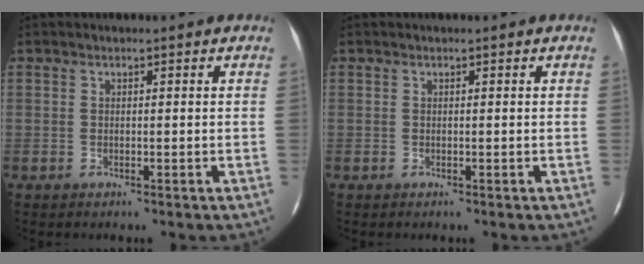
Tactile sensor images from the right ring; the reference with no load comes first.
{"total": 0.0}